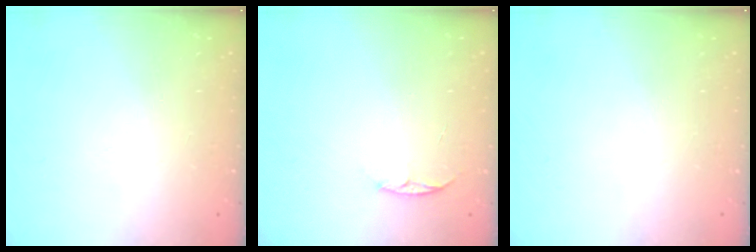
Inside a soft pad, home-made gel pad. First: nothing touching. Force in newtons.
{"total": 4.5, "press": 4.5, "slide": 0.6}
{"total": 0.0}